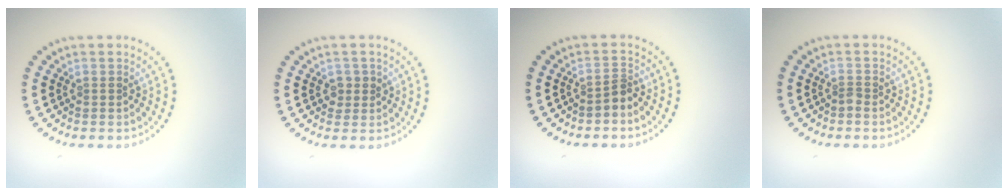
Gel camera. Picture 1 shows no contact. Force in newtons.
{"total": 1.3, "press": 1.2, "slide": 0.6}
{"total": 1.2, "press": 0.7, "slide": 1.0}
{"total": 0.6, "press": 0.5, "slide": 0.4}